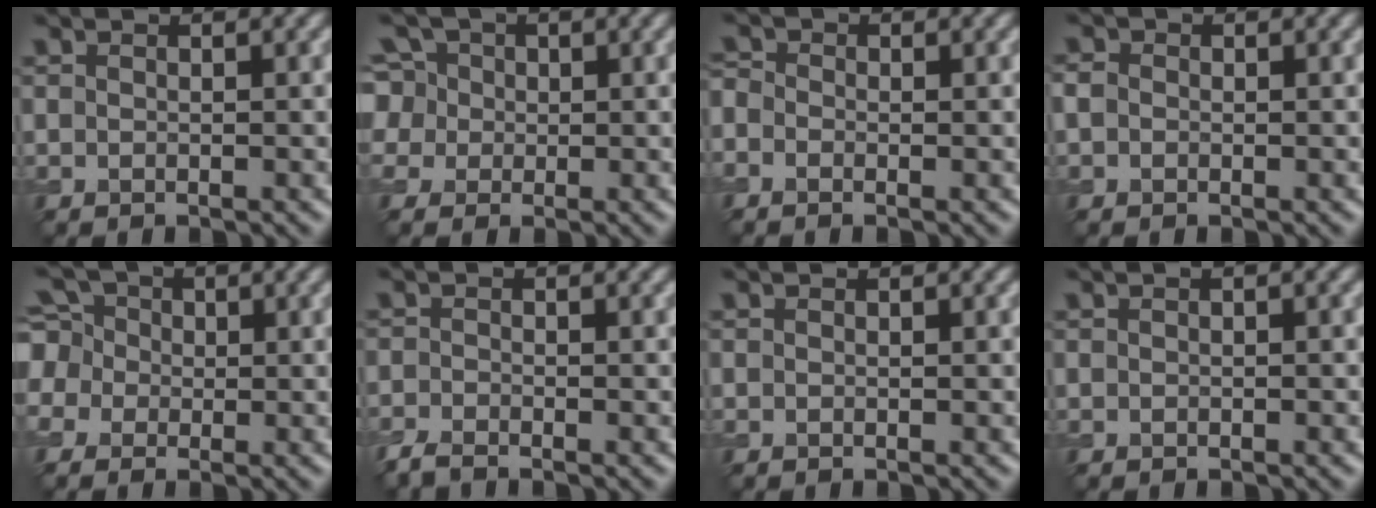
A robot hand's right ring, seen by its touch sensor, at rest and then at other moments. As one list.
[{"total": 6.1, "force": [1.7, 5.3, 2.4], "torque": [-0.054, 0.037, 0.002]}, {"total": 1.5, "force": [-0.6, 1.1, 0.7], "torque": [-0.017, 0.002, -0.024]}, {"total": 1.1, "force": [-0.1, 1.0, 0.4], "torque": [-0.005, -0.002, -0.006]}, {"total": 6.4, "force": [-0.1, 5.8, 2.6], "torque": [-0.077, 0.035, -0.044]}, {"total": 1.9, "force": [-1.7, 0.4, 0.8], "torque": [-0.018, -0.008, -0.042]}, {"total": 0.0}, {"total": 0.5, "force": [0.0, 0.2, 0.5], "torque": [-0.007, 0.001, 0.001]}]